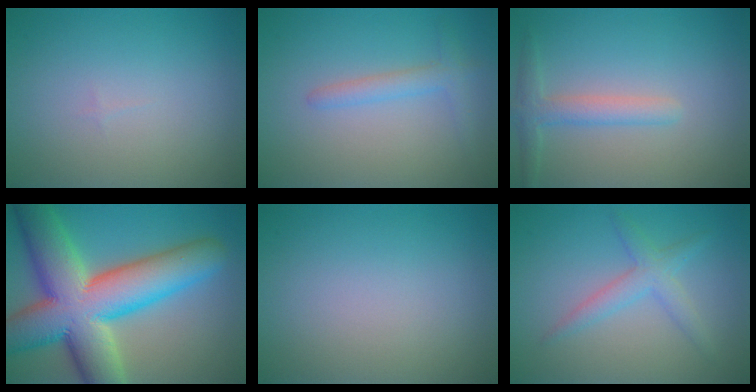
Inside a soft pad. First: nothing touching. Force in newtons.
{"total": 2.0, "press": 1.9, "slide": 0.2}
{"total": 2.4, "press": 2.4, "slide": 0.2}
{"total": 14.7, "press": 14.7, "slide": 0.4}
{"total": 0.0}
{"total": 2.5, "press": 2.5, "slide": 0.1}